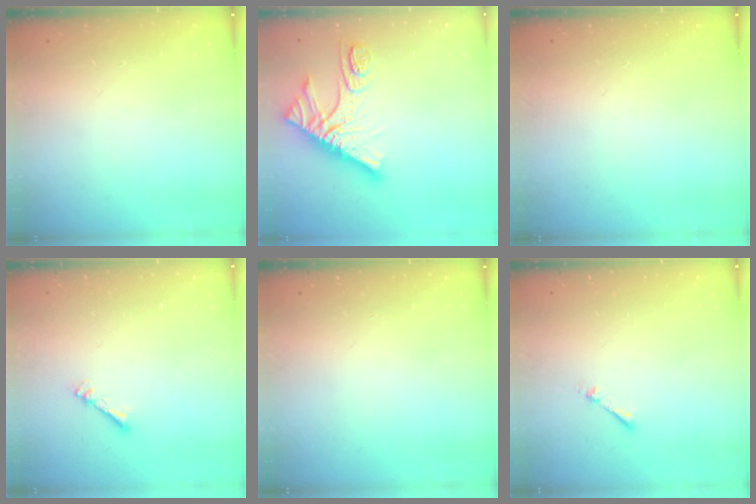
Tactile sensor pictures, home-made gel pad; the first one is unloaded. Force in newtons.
{"total": 14.9, "press": 14.9, "slide": 1.1}
{"total": 0.0}
{"total": 2.3, "press": 2.2, "slide": 0.4}
{"total": 0.0}
{"total": 1.7, "press": 1.7, "slide": 0.2}